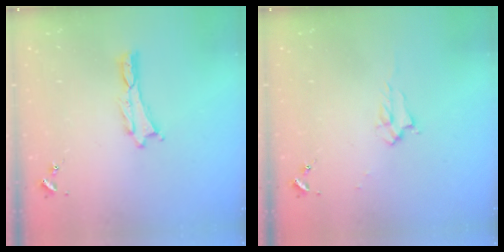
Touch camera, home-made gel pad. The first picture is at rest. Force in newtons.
{"total": 1.7, "press": 1.6, "slide": 0.2}